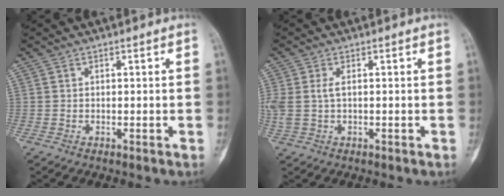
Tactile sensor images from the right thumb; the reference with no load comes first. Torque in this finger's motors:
{"motor_torque": [0.06, 0.12, 0.35, 0.30, 0.05]}